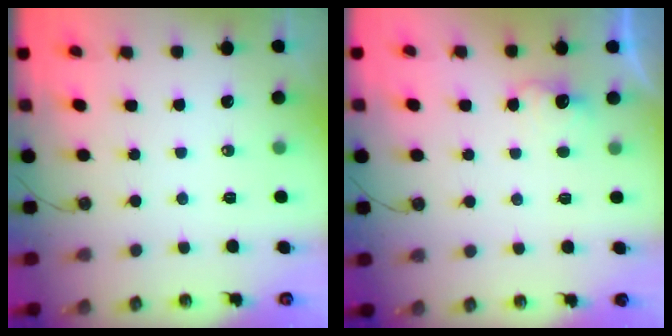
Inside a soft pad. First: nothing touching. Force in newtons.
{"total": 2.8, "press": 2.7, "slide": 0.9}